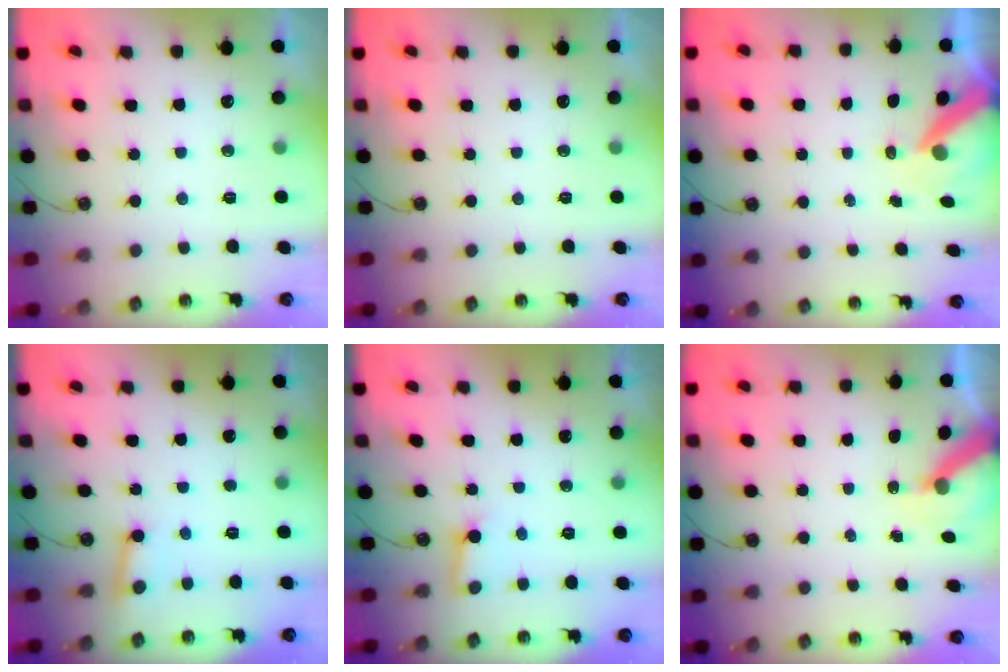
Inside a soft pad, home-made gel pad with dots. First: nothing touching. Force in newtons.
{"total": 0.0}
{"total": 8.4, "press": 8.3, "slide": 1.2}
{"total": 3.3, "press": 3.3, "slide": 0.4}
{"total": 2.8, "press": 2.8, "slide": 0.1}
{"total": 5.3, "press": 5.2, "slide": 0.7}